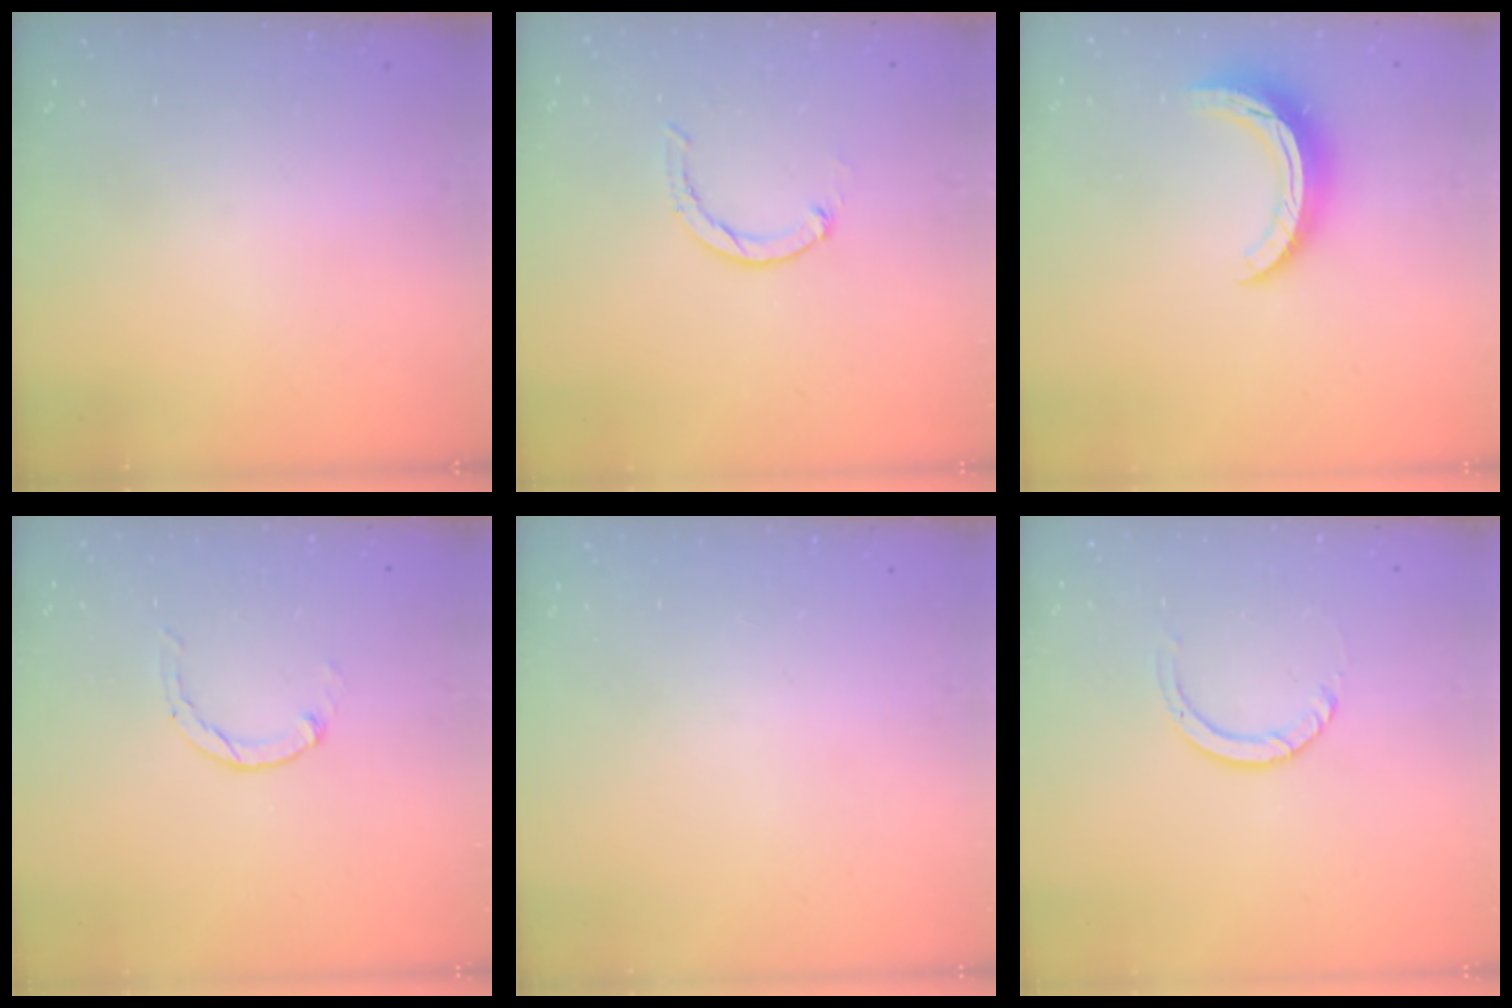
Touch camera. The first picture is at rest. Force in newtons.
{"total": 1.9, "press": 1.9, "slide": 0.3}
{"total": 9.9, "press": 9.9, "slide": 0.7}
{"total": 0.8, "press": 0.7, "slide": 0.2}
{"total": 0.0}
{"total": 3.6, "press": 3.6, "slide": 0.3}